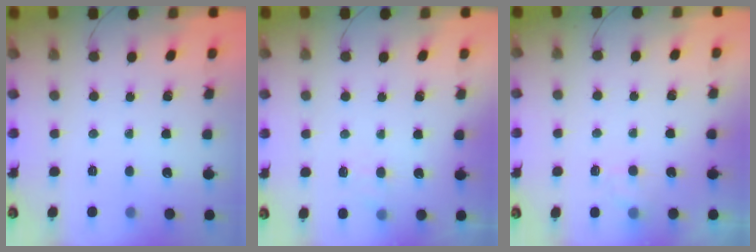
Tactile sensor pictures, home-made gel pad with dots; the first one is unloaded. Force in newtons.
{"total": 6.7, "press": 6.5, "slide": 1.6}
{"total": 2.7, "press": 2.3, "slide": 1.4}